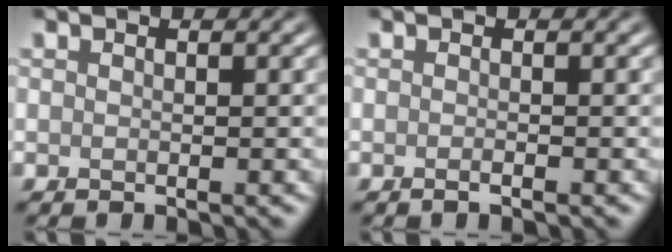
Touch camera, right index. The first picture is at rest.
{"total": 0.8, "force": [-0.3, 0.2, 0.7], "torque": [-0.006, -0.004, -0.009]}